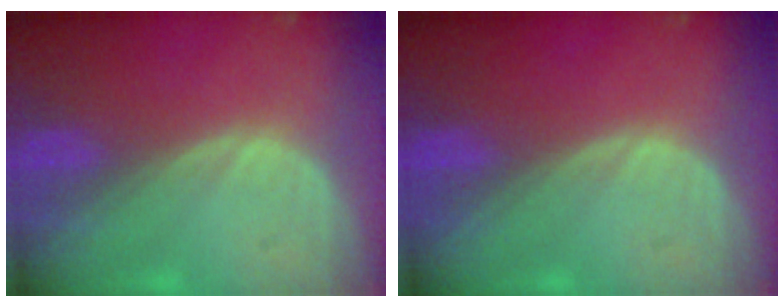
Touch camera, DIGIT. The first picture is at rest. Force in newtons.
{"total": 0.0}